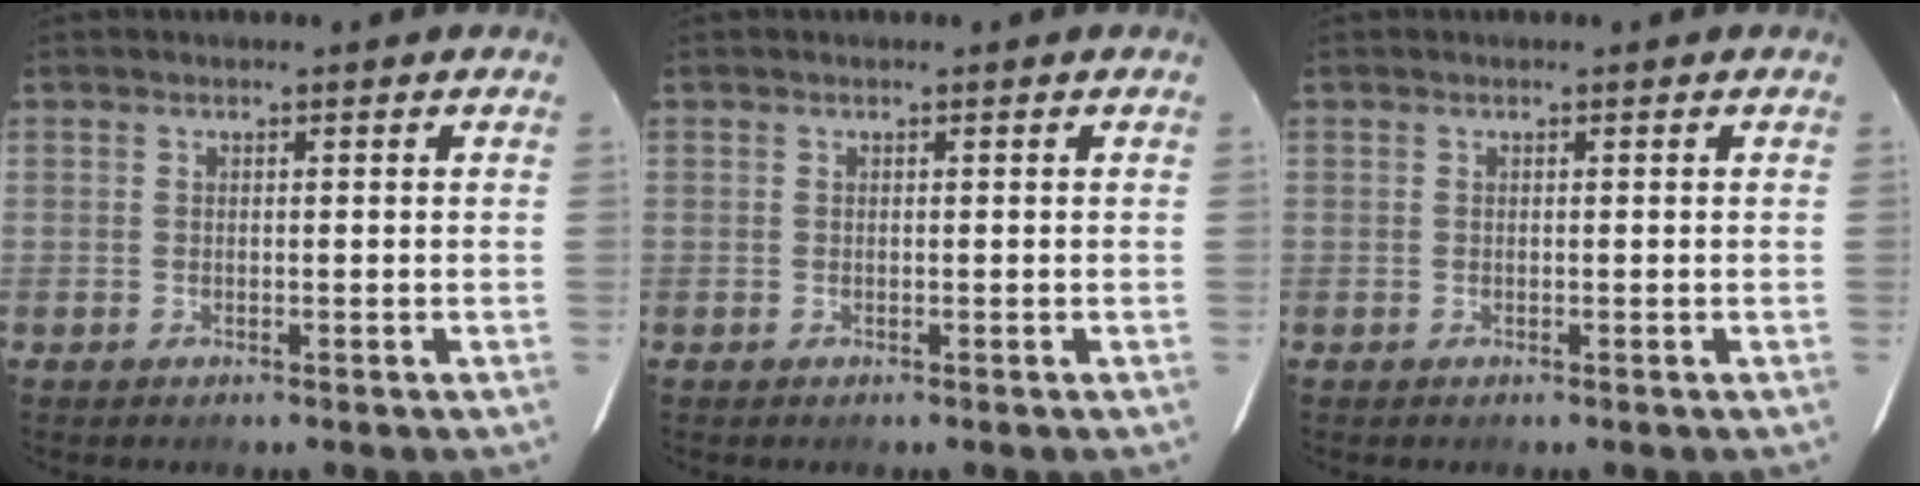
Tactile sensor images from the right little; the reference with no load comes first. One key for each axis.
{"total": 0.0}
{"total": 0.0}